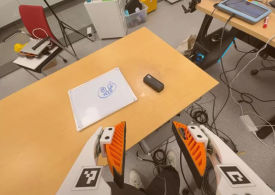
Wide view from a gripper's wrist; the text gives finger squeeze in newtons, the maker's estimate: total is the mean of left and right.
{"total": 0.0}